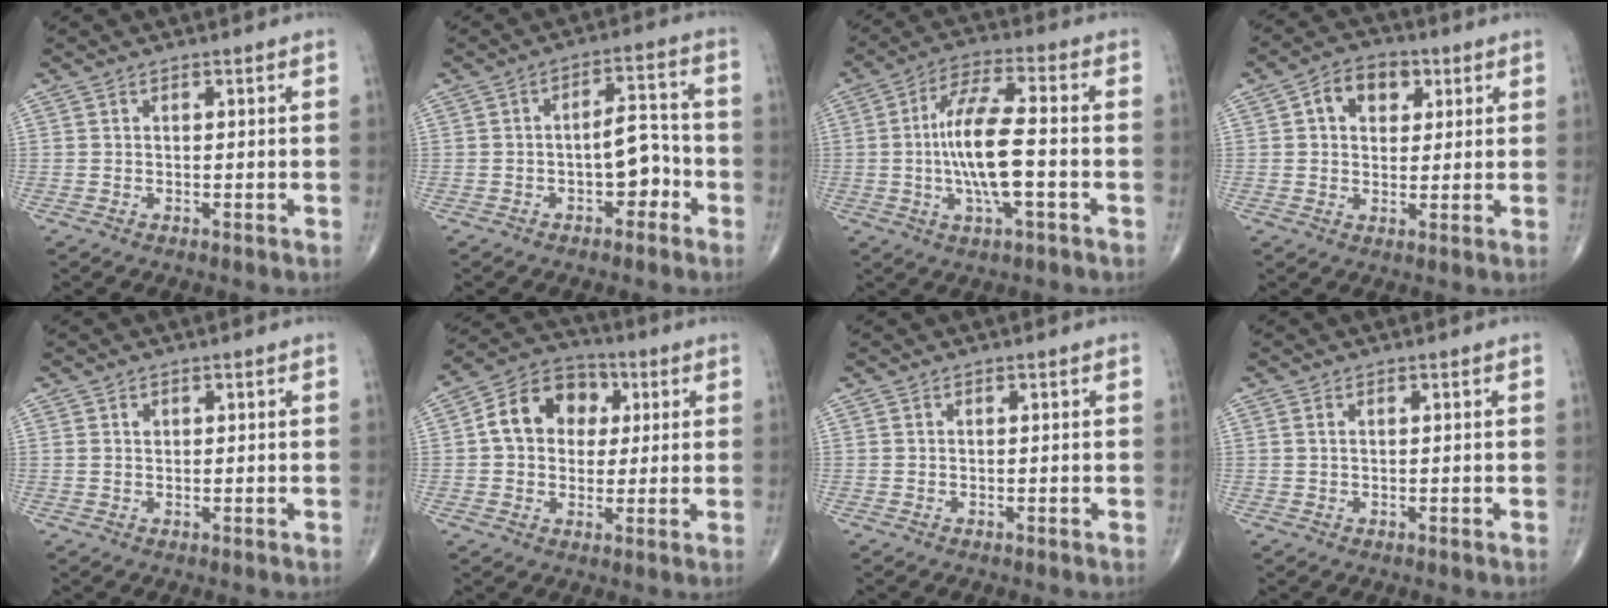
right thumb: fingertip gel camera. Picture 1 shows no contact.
{"total": 7.1, "force": [-2.4, 3.8, 5.6], "torque": [-0.058, 0.032, -0.040]}
{"total": 12.8, "force": [-1.6, 3.5, 12.2], "torque": [-0.239, 0.021, -0.031]}
{"total": 8.0, "force": [2.6, 5.7, 4.9], "torque": [-0.047, 0.005, 0.035]}
{"total": 1.0, "force": [0.5, 0.7, 0.6], "torque": [-0.007, -0.002, 0.009]}
{"total": 12.2, "force": [2.3, 9.5, 7.2], "torque": [-0.090, 0.018, 0.026]}
{"total": 0.0}
{"total": 0.7, "force": [0.3, 0.3, 0.6], "torque": [-0.018, 0.007, 0.008]}